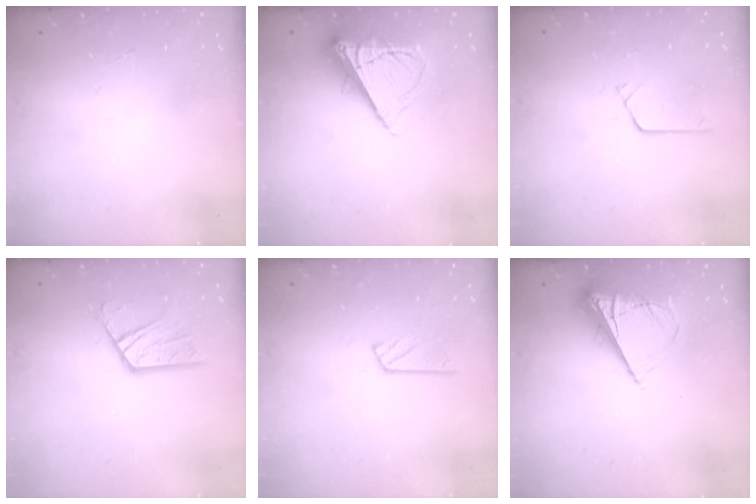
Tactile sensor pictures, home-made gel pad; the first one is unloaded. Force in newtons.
{"total": 10.6, "press": 10.6, "slide": 1.4}
{"total": 2.7, "press": 2.7, "slide": 0.3}
{"total": 10.2, "press": 10.2, "slide": 0.8}
{"total": 3.1, "press": 3.1, "slide": 0.3}
{"total": 9.1, "press": 9.1, "slide": 1.0}